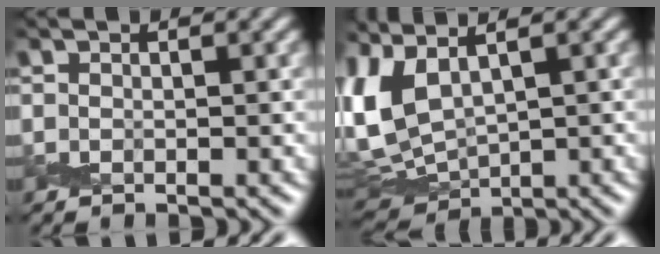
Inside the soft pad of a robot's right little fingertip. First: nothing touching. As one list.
[{"total": 7.2, "force": [1.5, 4.0, 5.8], "torque": [-0.148, 0.000, 0.031]}]